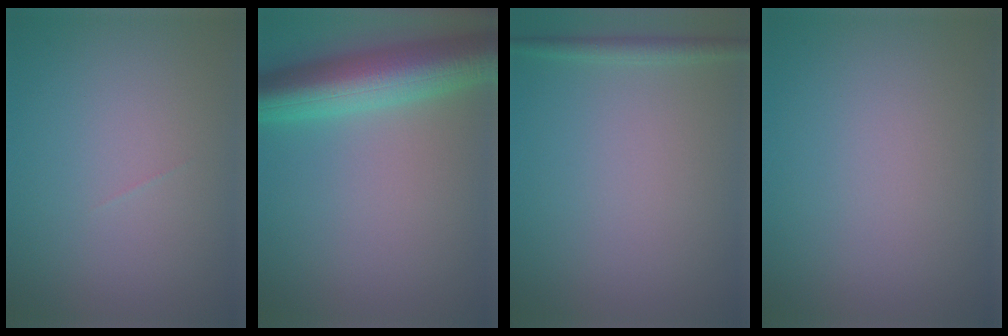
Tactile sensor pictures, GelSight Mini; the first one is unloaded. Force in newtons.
{"total": 8.2, "press": 8.2, "slide": 0.2}
{"total": 1.4, "press": 1.4, "slide": 0.1}
{"total": 0.0}